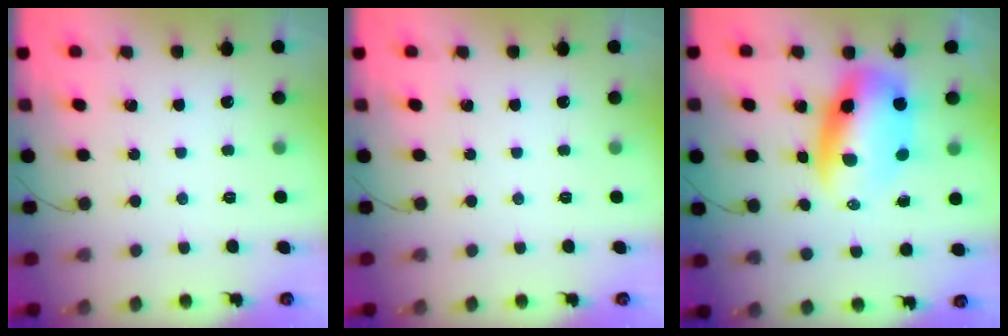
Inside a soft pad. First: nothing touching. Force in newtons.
{"total": 0.0}
{"total": 10.6, "press": 10.2, "slide": 2.8}